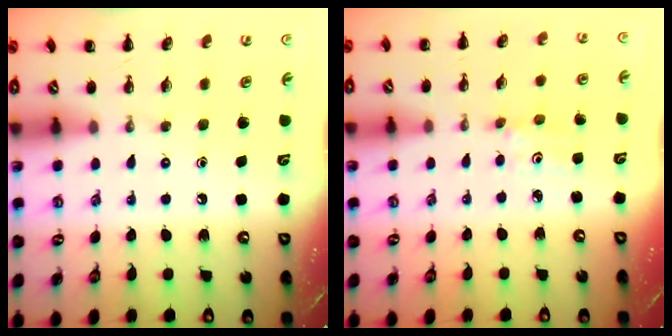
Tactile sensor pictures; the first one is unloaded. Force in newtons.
{"total": 2.7, "press": 2.6, "slide": 0.8}